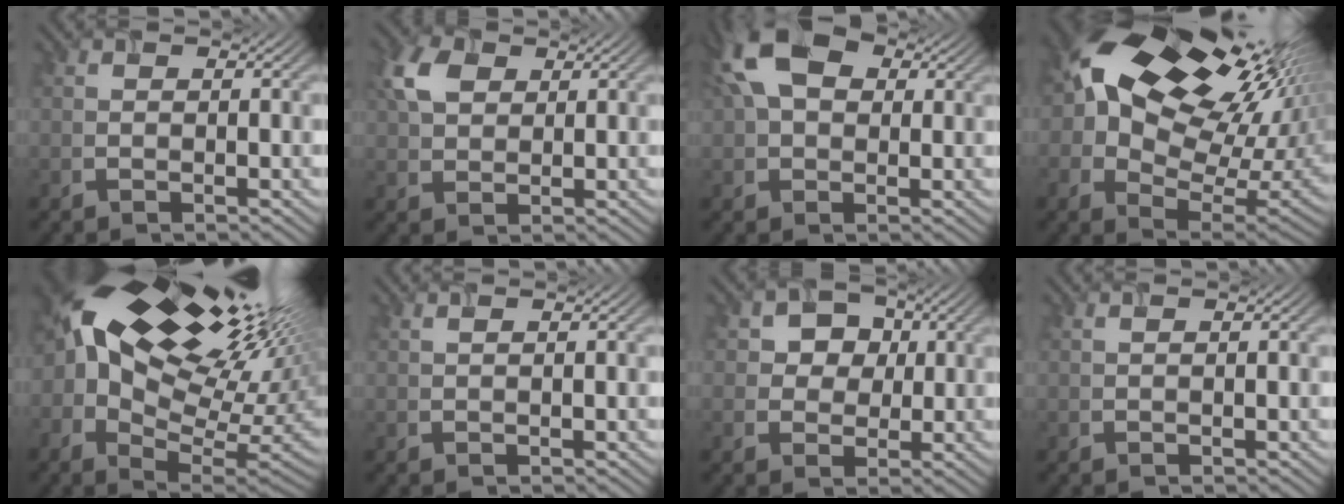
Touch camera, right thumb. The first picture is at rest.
{"total": 5.1, "force": [2.1, 3.4, 3.2], "torque": [-0.079, 0.012, 0.039]}
{"total": 11.4, "force": [3.8, 7.2, 8.0], "torque": [-0.180, 0.028, 0.059]}
{"total": 18.1, "force": [7.7, 11.1, 12.1], "torque": [-0.230, 0.009, 0.143]}
{"total": 20.5, "force": [9.2, 10.1, 15.3], "torque": [-0.258, 0.030, 0.156]}
{"total": 1.0, "force": [0.7, 0.0, 0.6], "torque": [-0.017, 0.004, 0.012]}
{"total": 6.2, "force": [2.1, 5.2, 2.7], "torque": [-0.064, 0.002, 0.030]}
{"total": 0.7, "force": [0.5, 0.0, 0.4], "torque": [-0.014, 0.004, 0.007]}